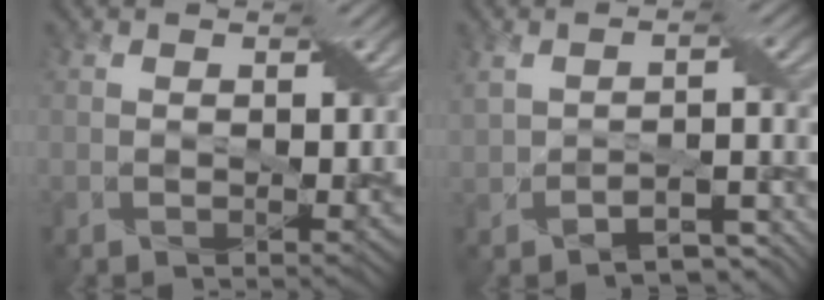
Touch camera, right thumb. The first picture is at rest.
{"total": 5.1, "force": [-3.2, 1.9, 3.5], "torque": [-0.061, -0.005, -0.052]}